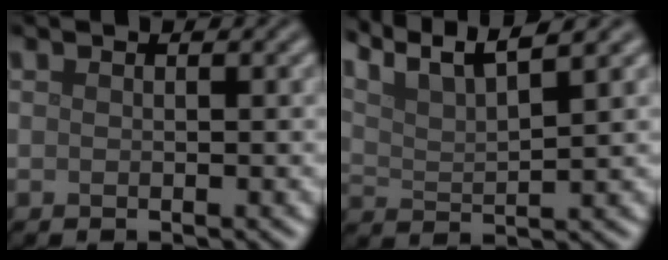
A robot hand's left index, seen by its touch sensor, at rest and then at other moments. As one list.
[{"total": 8.2, "force": [6.6, 1.6, 4.6], "torque": [-0.083, 0.028, 0.086]}]